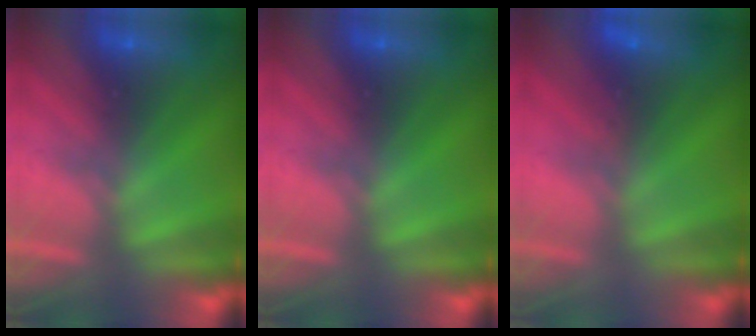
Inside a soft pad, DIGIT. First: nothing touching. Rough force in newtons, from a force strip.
{"total": 0.0}
{"total": 3.0}